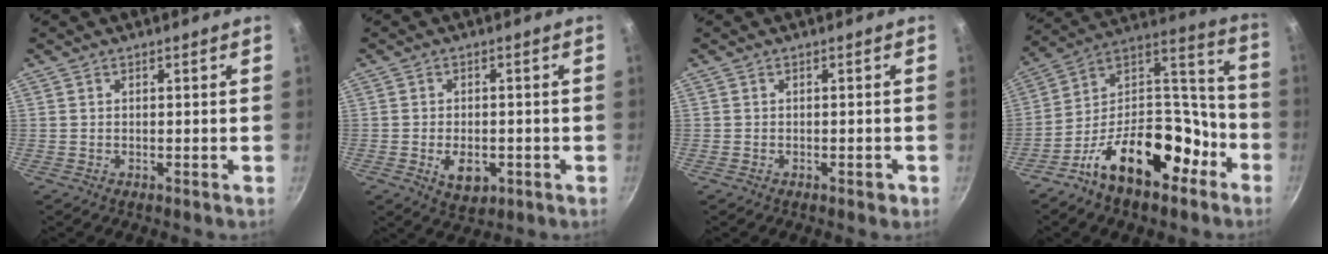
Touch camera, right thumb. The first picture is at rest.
{"total": 5.9, "force": [-1.7, 3.8, 4.2], "torque": [-0.053, 0.002, -0.019]}
{"total": 1.3, "force": [-0.7, 0.8, 0.8], "torque": [-0.007, 0.010, -0.004]}
{"total": 21.9, "force": [-11.7, 12.2, 13.9], "torque": [-0.167, 0.108, -0.196]}